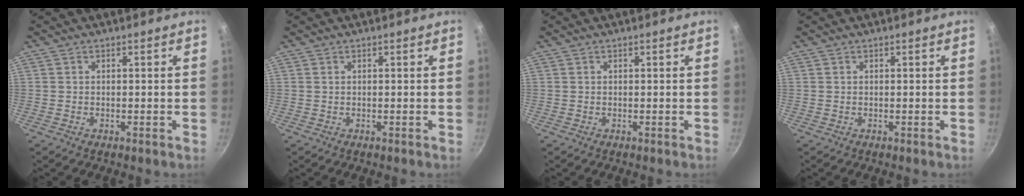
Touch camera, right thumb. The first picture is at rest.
{"total": 0.0}
{"total": 0.0}
{"total": 0.0}